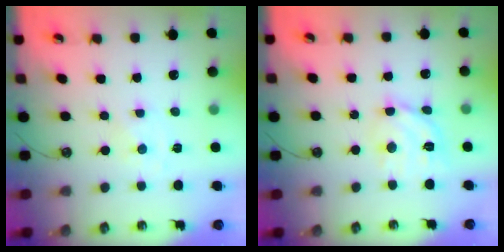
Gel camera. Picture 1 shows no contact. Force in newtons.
{"total": 12.6, "press": 12.6, "slide": 1.1}